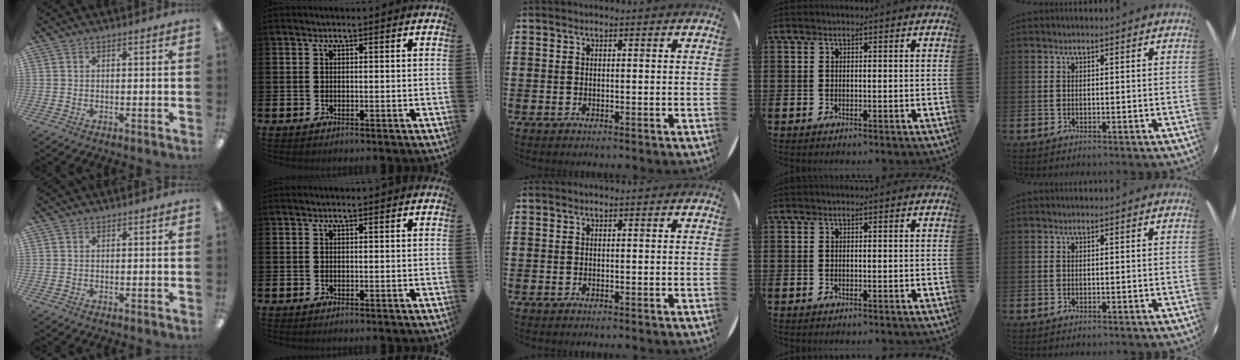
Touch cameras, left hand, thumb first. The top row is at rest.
{}